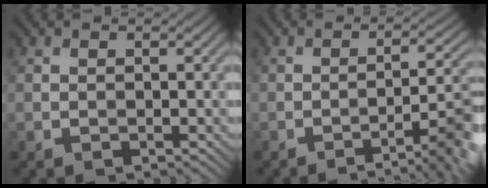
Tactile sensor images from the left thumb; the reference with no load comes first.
{"total": 7.4, "force": [-4.2, 1.3, 6.0], "torque": [-0.080, 0.008, -0.062]}